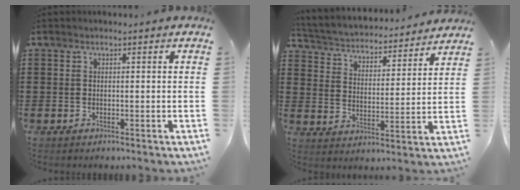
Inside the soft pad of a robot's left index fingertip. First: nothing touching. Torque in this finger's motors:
{"motor_torque": [2.14, 0.00, 1.05, 0.05]}